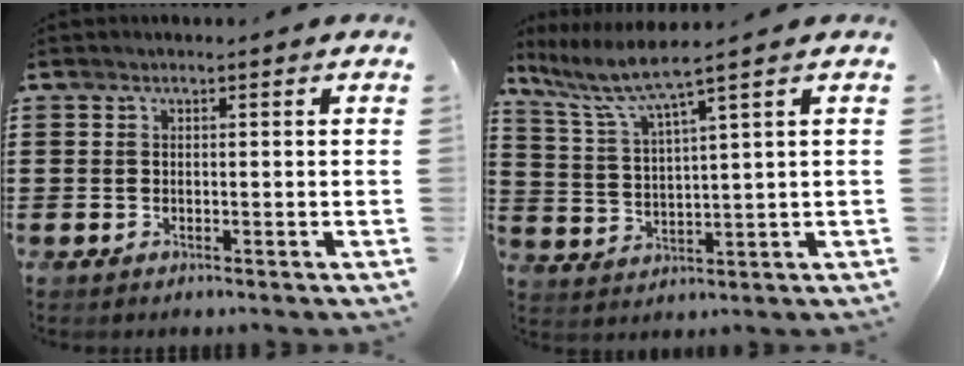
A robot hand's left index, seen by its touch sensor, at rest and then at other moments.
{"total": 6.0, "force": [4.3, -0.2, 4.2], "torque": [-0.108, -0.029, 0.065]}